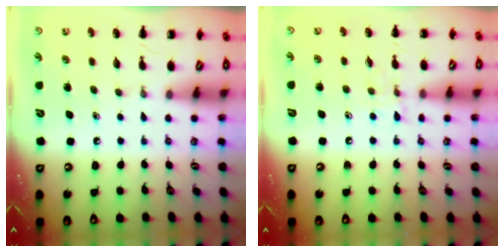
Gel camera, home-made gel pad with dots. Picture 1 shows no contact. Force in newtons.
{"total": 5.7, "press": 5.4, "slide": 1.9}